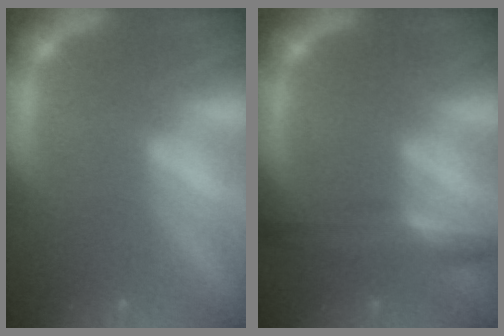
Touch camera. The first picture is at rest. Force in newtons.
{"total": 5.0}